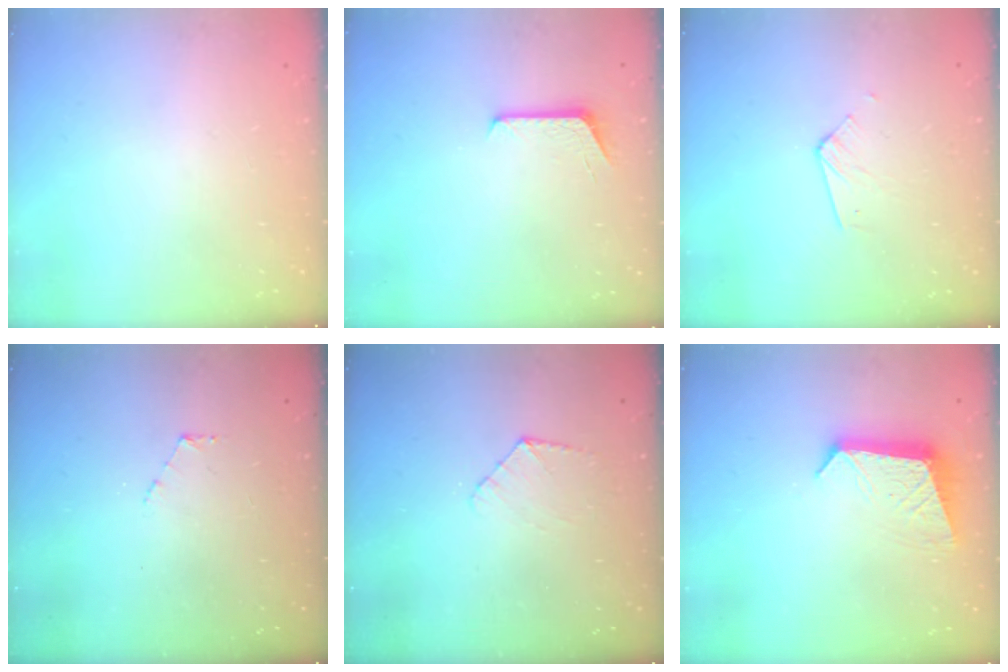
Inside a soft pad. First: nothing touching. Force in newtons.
{"total": 6.0, "press": 6.0, "slide": 0.5}
{"total": 3.6, "press": 3.6, "slide": 0.3}
{"total": 3.6, "press": 3.6, "slide": 0.4}
{"total": 5.3, "press": 5.2, "slide": 0.5}
{"total": 10.0, "press": 10.0, "slide": 0.5}